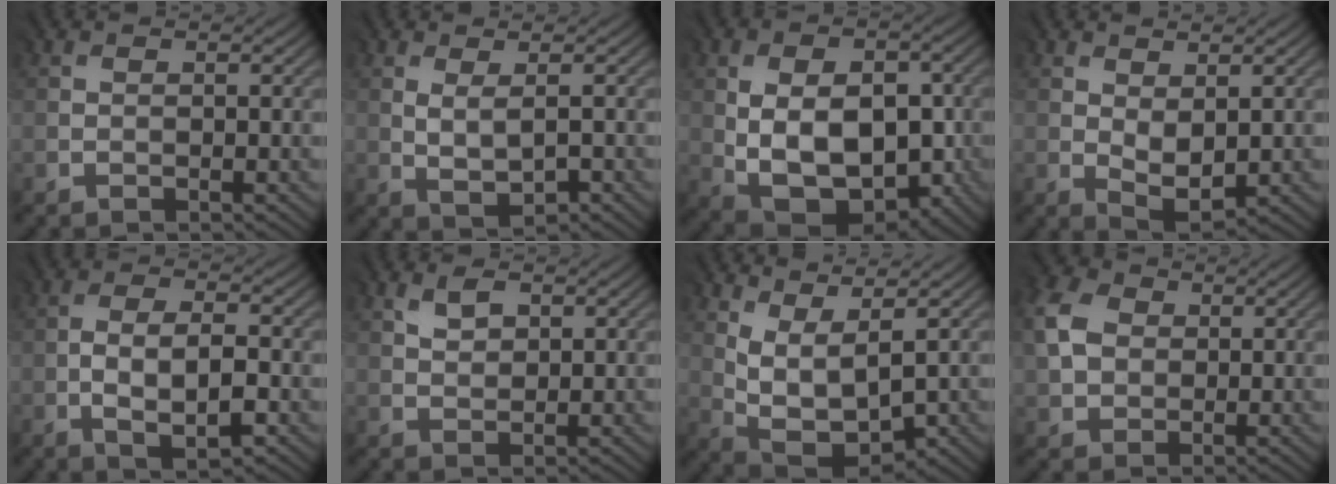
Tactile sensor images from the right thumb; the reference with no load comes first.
{"total": 2.2, "force": [0.4, 0.8, 2.1], "torque": [-0.044, -0.004, 0.015]}
{"total": 12.6, "force": [-1.2, 8.2, 9.5], "torque": [-0.164, -0.014, -0.008]}
{"total": 3.7, "force": [0.5, 2.2, 3.0], "torque": [-0.066, -0.007, 0.016]}
{"total": 5.6, "force": [-1.6, 2.3, 4.8], "torque": [-0.093, -0.005, -0.027]}
{"total": 2.4, "force": [1.5, 1.4, 1.2], "torque": [-0.029, 0.002, 0.031]}
{"total": 6.7, "force": [2.4, 3.2, 5.4], "torque": [-0.134, -0.009, 0.053]}
{"total": 5.1, "force": [1.1, 4.3, 2.4], "torque": [-0.078, 0.011, 0.017]}